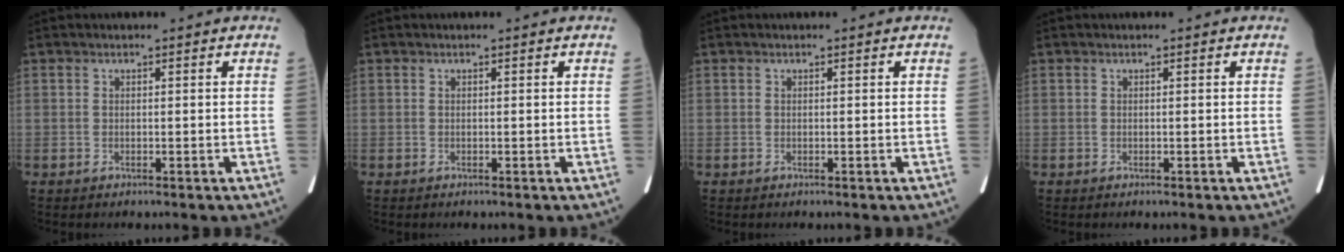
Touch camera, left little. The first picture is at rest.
{"total": 0.0}
{"total": 0.0}
{"total": 0.0}